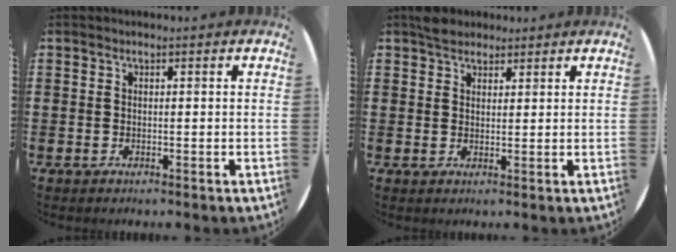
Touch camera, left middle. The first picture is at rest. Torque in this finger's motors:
{"motor_torque": [0.83, -0.76, 0.02, 0.06]}